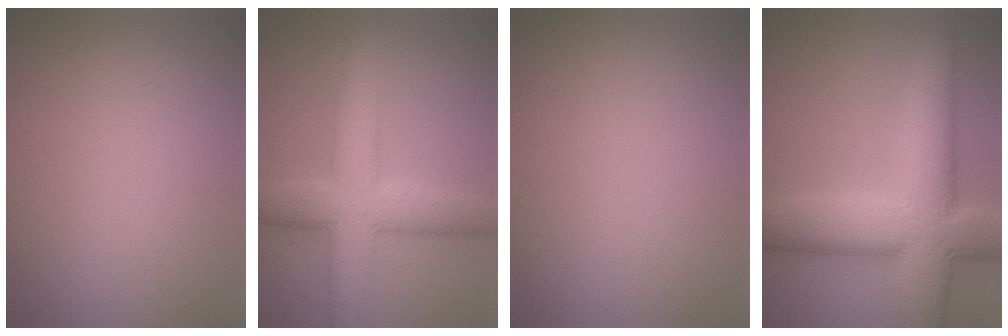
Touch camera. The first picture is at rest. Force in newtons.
{"total": 7.1, "press": 7.1, "slide": 0.2}
{"total": 0.0}
{"total": 11.6, "press": 11.6, "slide": 0.8}